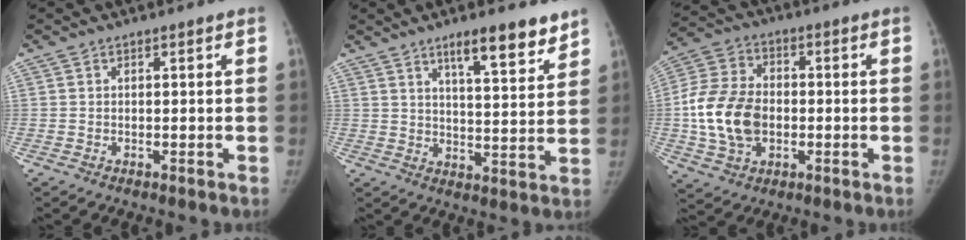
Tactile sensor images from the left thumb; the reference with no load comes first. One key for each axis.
{"total": 10.5, "fx": 7.4, "fy": 2.4, "fz": 7.0, "tx": -0.081, "ty": -0.048, "tz": 0.114}
{"total": 15.2, "fx": -1.7, "fy": 10.8, "fz": 10.7, "tx": -0.199, "ty": 0.018, "tz": -0.030}